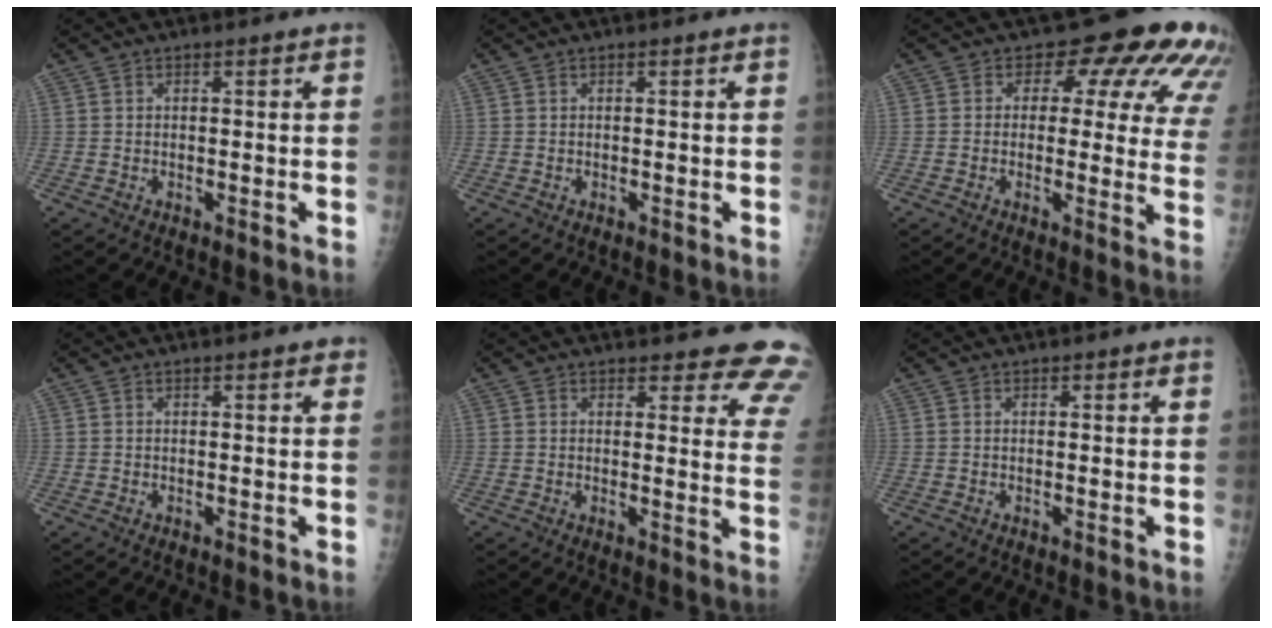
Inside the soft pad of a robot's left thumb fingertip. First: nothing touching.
{"total": 0.0}
{"total": 15.0, "force": [7.3, 8.7, 9.8], "torque": [-0.058, -0.020, 0.056]}
{"total": 1.4, "force": [0.9, 0.4, 0.9], "torque": [-0.011, 0.000, 0.008]}
{"total": 12.4, "force": [11.4, 3.8, 3.1], "torque": [0.022, -0.082, 0.096]}
{"total": 0.5, "force": [0.4, 0.2, 0.3], "torque": [-0.003, -0.002, 0.003]}